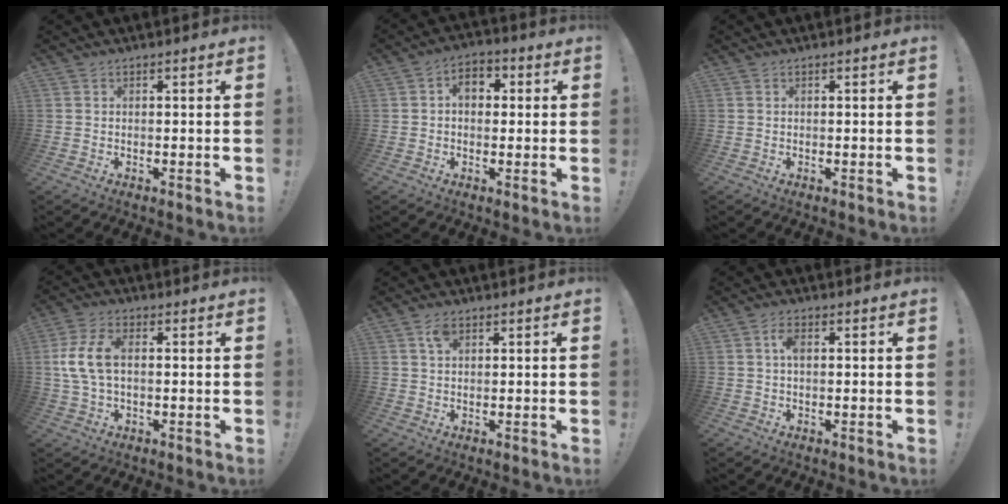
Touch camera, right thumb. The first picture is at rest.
{"total": 5.9, "force": [1.2, 4.4, 3.9], "torque": [-0.052, 0.003, 0.019]}
{"total": 0.0}
{"total": 9.3, "force": [0.9, 5.3, 7.6], "torque": [-0.150, 0.006, 0.022]}
{"total": 3.3, "force": [1.7, 1.8, 2.2], "torque": [-0.037, -0.002, 0.029]}
{"total": 3.3, "force": [0.6, 1.8, 2.7], "torque": [-0.055, 0.007, 0.009]}